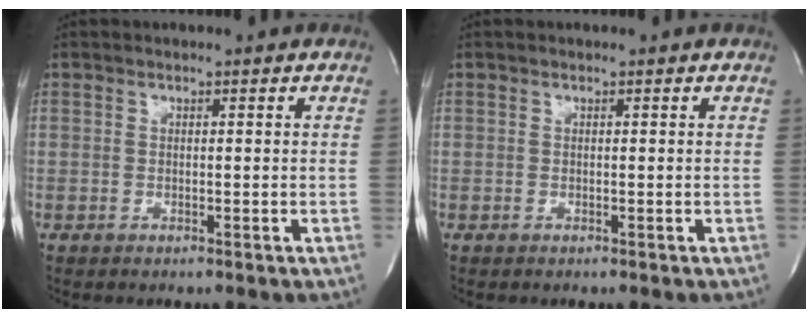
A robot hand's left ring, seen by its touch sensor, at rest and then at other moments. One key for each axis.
{"total": 0.0}